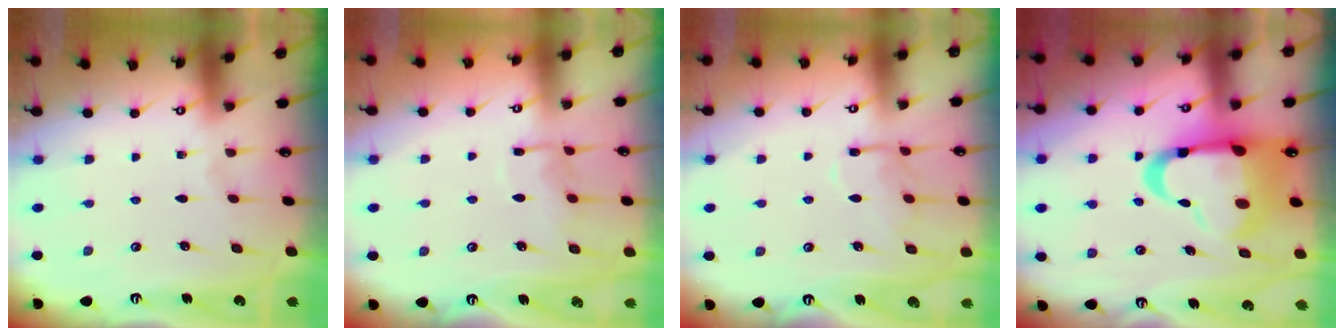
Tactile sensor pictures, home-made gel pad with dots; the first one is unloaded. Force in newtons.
{"total": 7.2, "press": 7.2, "slide": 0.6}
{"total": 11.6, "press": 11.5, "slide": 0.8}
{"total": 18.0, "press": 17.5, "slide": 4.0}